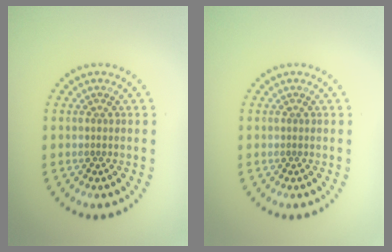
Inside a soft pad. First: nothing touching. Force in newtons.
{"total": 0.0}